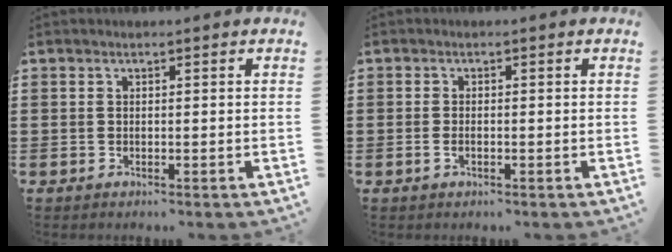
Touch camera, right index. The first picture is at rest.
{"total": 1.2, "force": [-0.4, 0.5, 1.0], "torque": [-0.020, -0.003, -0.007]}